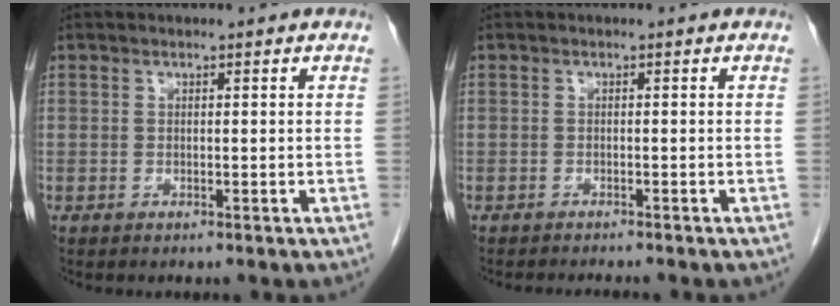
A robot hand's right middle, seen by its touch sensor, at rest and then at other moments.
{"total": 2.6, "force": [-2.5, -0.1, 0.9], "torque": [-0.012, -0.007, -0.033]}